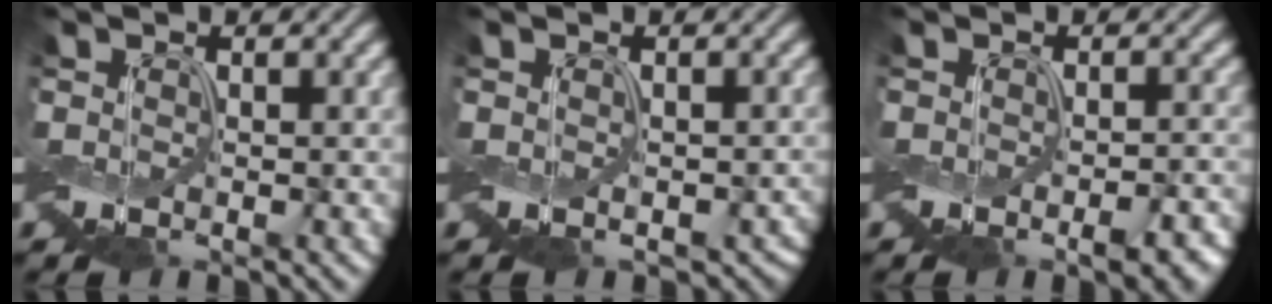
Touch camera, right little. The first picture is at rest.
{"total": 1.9, "force": [-0.3, 1.6, 0.9], "torque": [-0.011, -0.010, -0.001]}
{"total": 4.2, "force": [-1.7, 2.2, 3.1], "torque": [-0.037, -0.010, -0.022]}